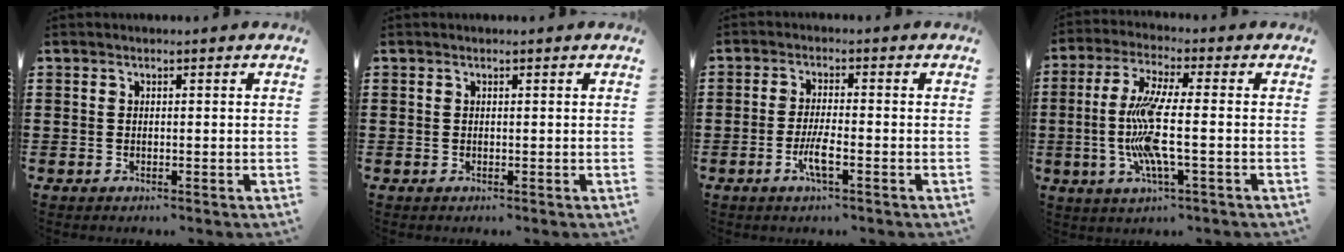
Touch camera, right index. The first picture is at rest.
{"total": 0.0}
{"total": 4.2, "force": [-1.8, 0.6, 3.7], "torque": [-0.074, -0.005, -0.035]}
{"total": 10.3, "force": [-1.6, 1.6, 10.0], "torque": [-0.220, -0.019, -0.038]}